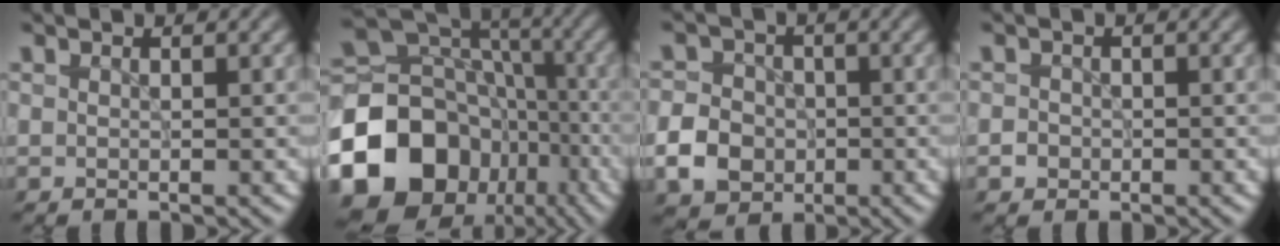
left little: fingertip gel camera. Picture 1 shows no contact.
{"total": 19.3, "force": [-8.1, 15.2, 8.5], "torque": [-0.184, -0.018, -0.140]}
{"total": 4.5, "force": [-1.3, 3.9, 1.9], "torque": [-0.037, 0.003, -0.035]}
{"total": 1.0, "force": [-0.4, 0.9, 0.2], "torque": [0.000, -0.001, -0.009]}